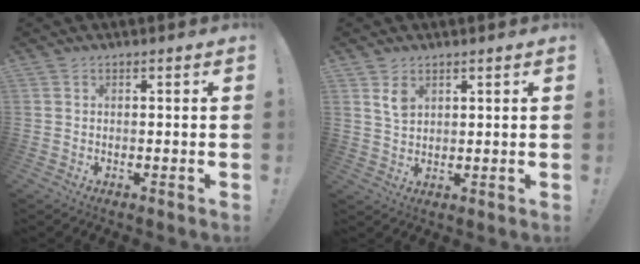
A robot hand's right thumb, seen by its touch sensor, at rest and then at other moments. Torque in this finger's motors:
{"motor_torque": [-0.07, 0.07, 0.04, 0.04, 0.04]}